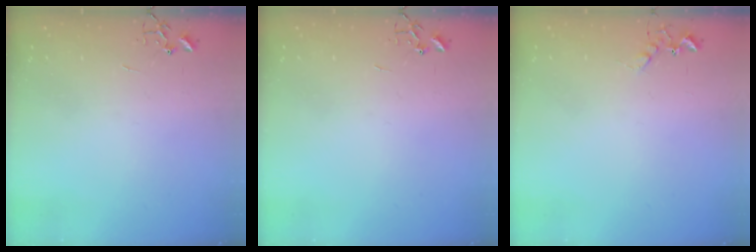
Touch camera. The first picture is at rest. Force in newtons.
{"total": 0.0}
{"total": 5.2, "press": 5.1, "slide": 0.9}